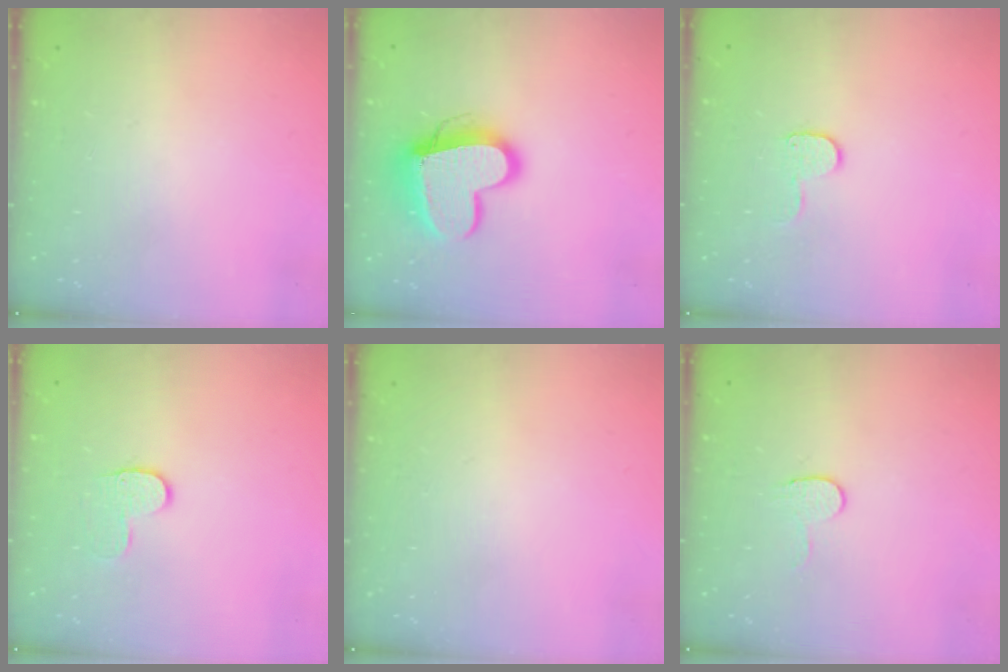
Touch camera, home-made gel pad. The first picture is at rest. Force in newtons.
{"total": 15.0, "press": 14.9, "slide": 1.6}
{"total": 5.5, "press": 5.5, "slide": 0.5}
{"total": 6.6, "press": 6.6, "slide": 0.6}
{"total": 0.0}
{"total": 6.2, "press": 6.2, "slide": 0.5}